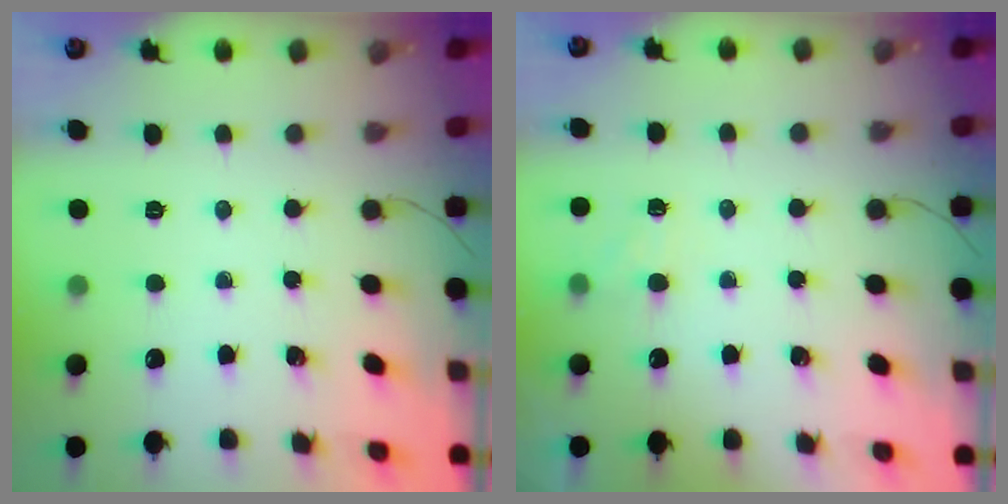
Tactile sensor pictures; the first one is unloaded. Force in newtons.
{"total": 6.5, "press": 6.2, "slide": 1.9}